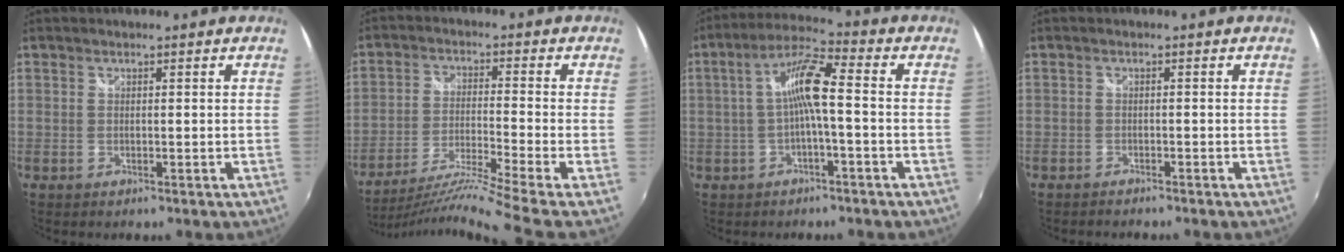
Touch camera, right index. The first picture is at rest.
{"total": 14.9, "force": [-12.8, -4.4, 6.4], "torque": [-0.134, -0.037, -0.216]}
{"total": 7.7, "force": [-0.9, 0.7, 7.7], "torque": [-0.160, 0.019, -0.015]}
{"total": 2.1, "force": [-2.1, 0.2, 0.5], "torque": [-0.023, -0.009, -0.036]}